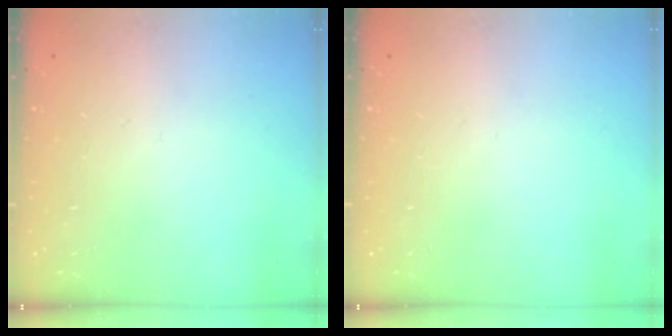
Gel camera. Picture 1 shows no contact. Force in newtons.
{"total": 0.0}